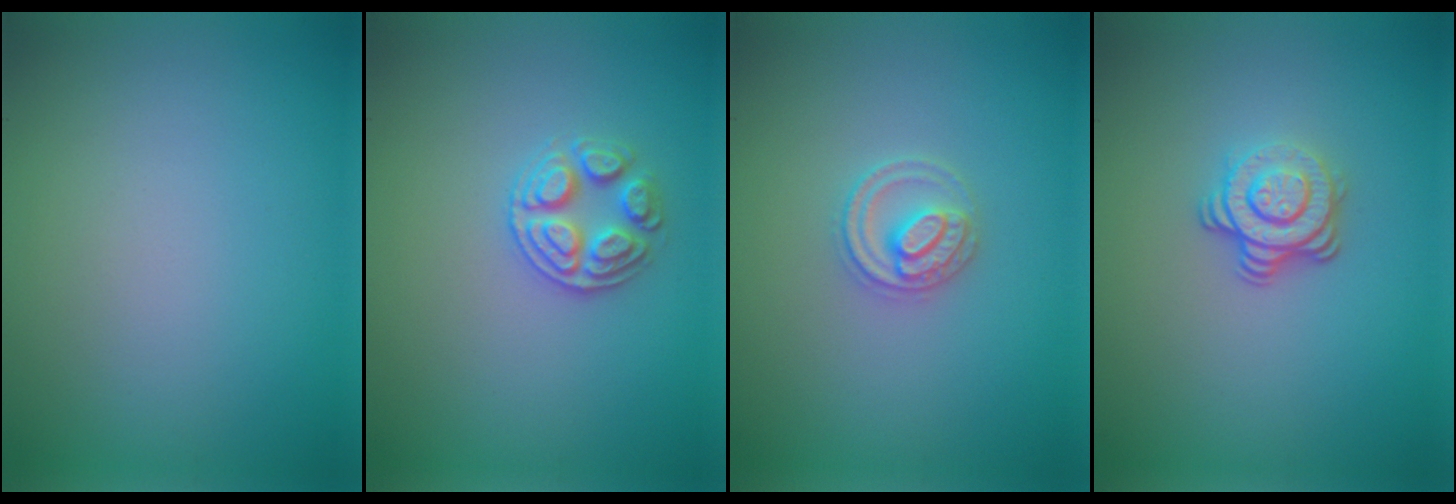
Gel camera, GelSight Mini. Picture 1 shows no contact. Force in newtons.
{"total": 2.6, "press": 2.6, "slide": 0.6}
{"total": 2.5, "press": 2.4, "slide": 0.3}
{"total": 3.7, "press": 2.6, "slide": 2.6}